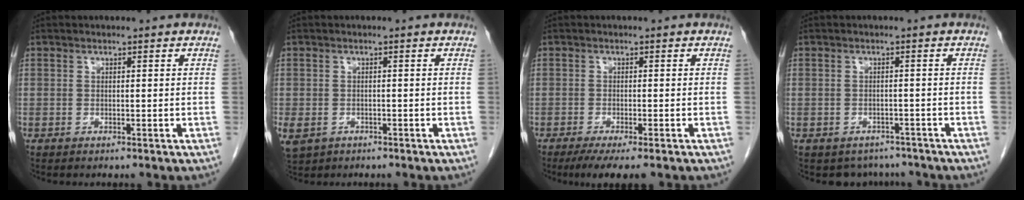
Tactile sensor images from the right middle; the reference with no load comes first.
{"total": 6.3, "force": [-2.9, 5.0, 2.6], "torque": [-0.072, -0.007, -0.039]}
{"total": 5.5, "force": [-4.0, 0.6, 3.8], "torque": [-0.055, -0.016, -0.059]}
{"total": 4.2, "force": [-3.6, 2.2, 0.0], "torque": [0.006, 0.006, -0.046]}